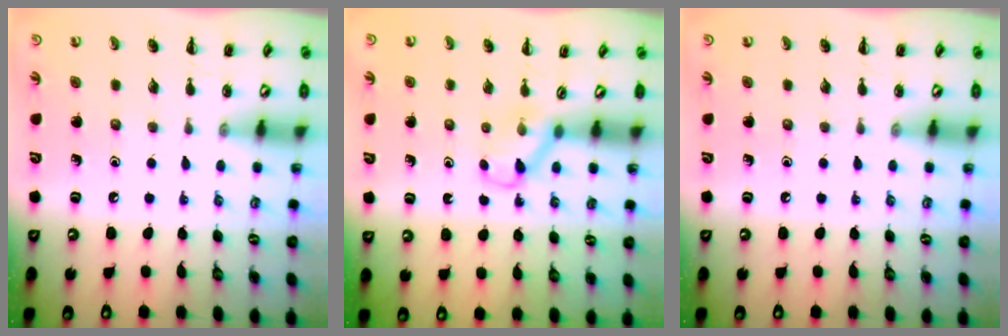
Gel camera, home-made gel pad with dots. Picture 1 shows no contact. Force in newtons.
{"total": 3.7, "press": 3.5, "slide": 1.2}
{"total": 0.0}